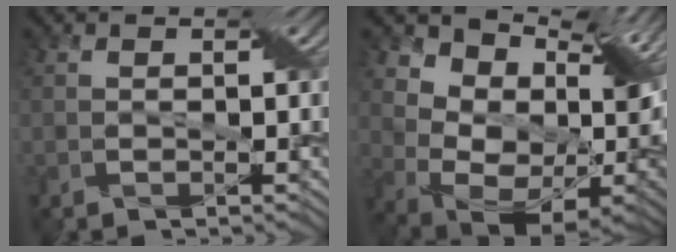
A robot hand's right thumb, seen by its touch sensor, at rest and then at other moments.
{"total": 13.9, "force": [8.6, 7.4, 8.1], "torque": [-0.155, 0.011, 0.155]}